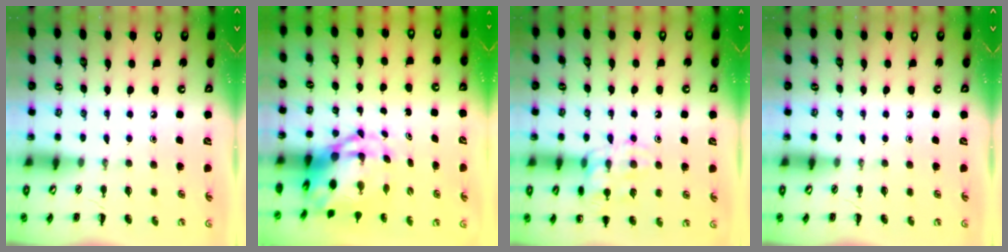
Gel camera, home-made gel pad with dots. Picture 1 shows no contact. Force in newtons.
{"total": 7.2, "press": 6.9, "slide": 2.1}
{"total": 14.6, "press": 14.5, "slide": 1.5}
{"total": 0.0}